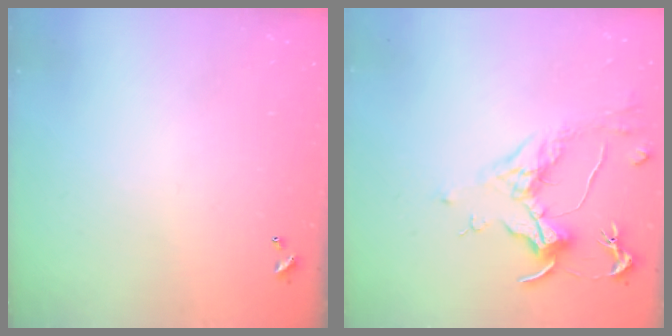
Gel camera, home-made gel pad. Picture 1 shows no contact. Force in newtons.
{"total": 1.8, "press": 1.6, "slide": 0.9}